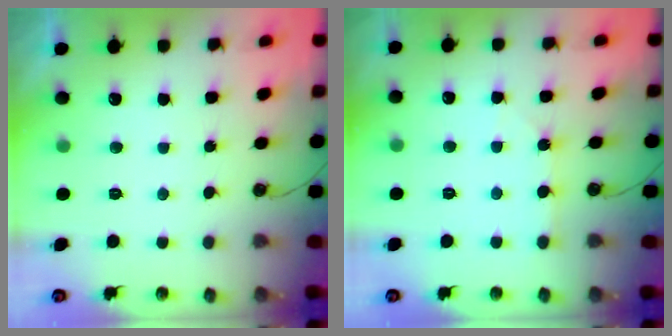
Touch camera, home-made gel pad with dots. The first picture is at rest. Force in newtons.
{"total": 1.7, "press": 1.6, "slide": 0.3}